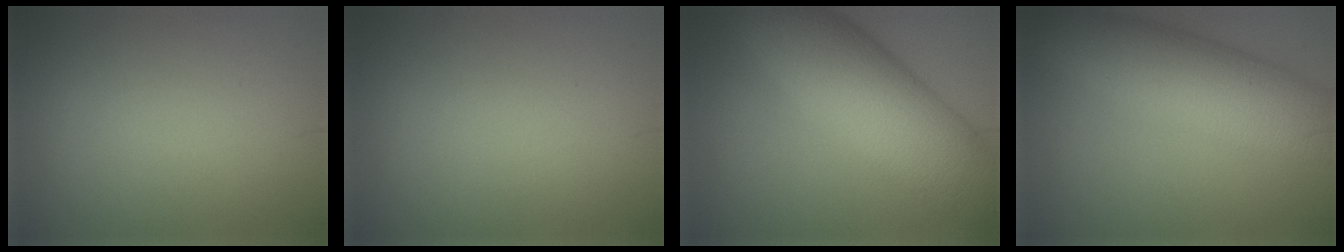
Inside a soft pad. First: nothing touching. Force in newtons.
{"total": 0.0}
{"total": 10.7, "press": 10.7, "slide": 0.2}
{"total": 8.6, "press": 8.6, "slide": 0.1}